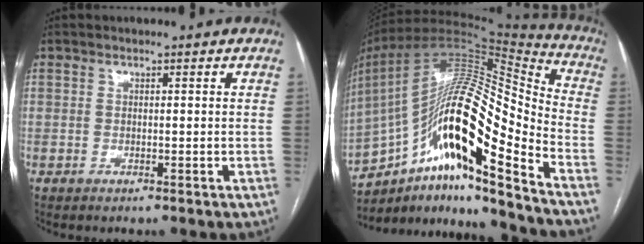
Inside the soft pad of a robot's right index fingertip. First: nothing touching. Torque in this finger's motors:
{"motor_torque": [0.62, -0.55, 0.65, 0.18]}